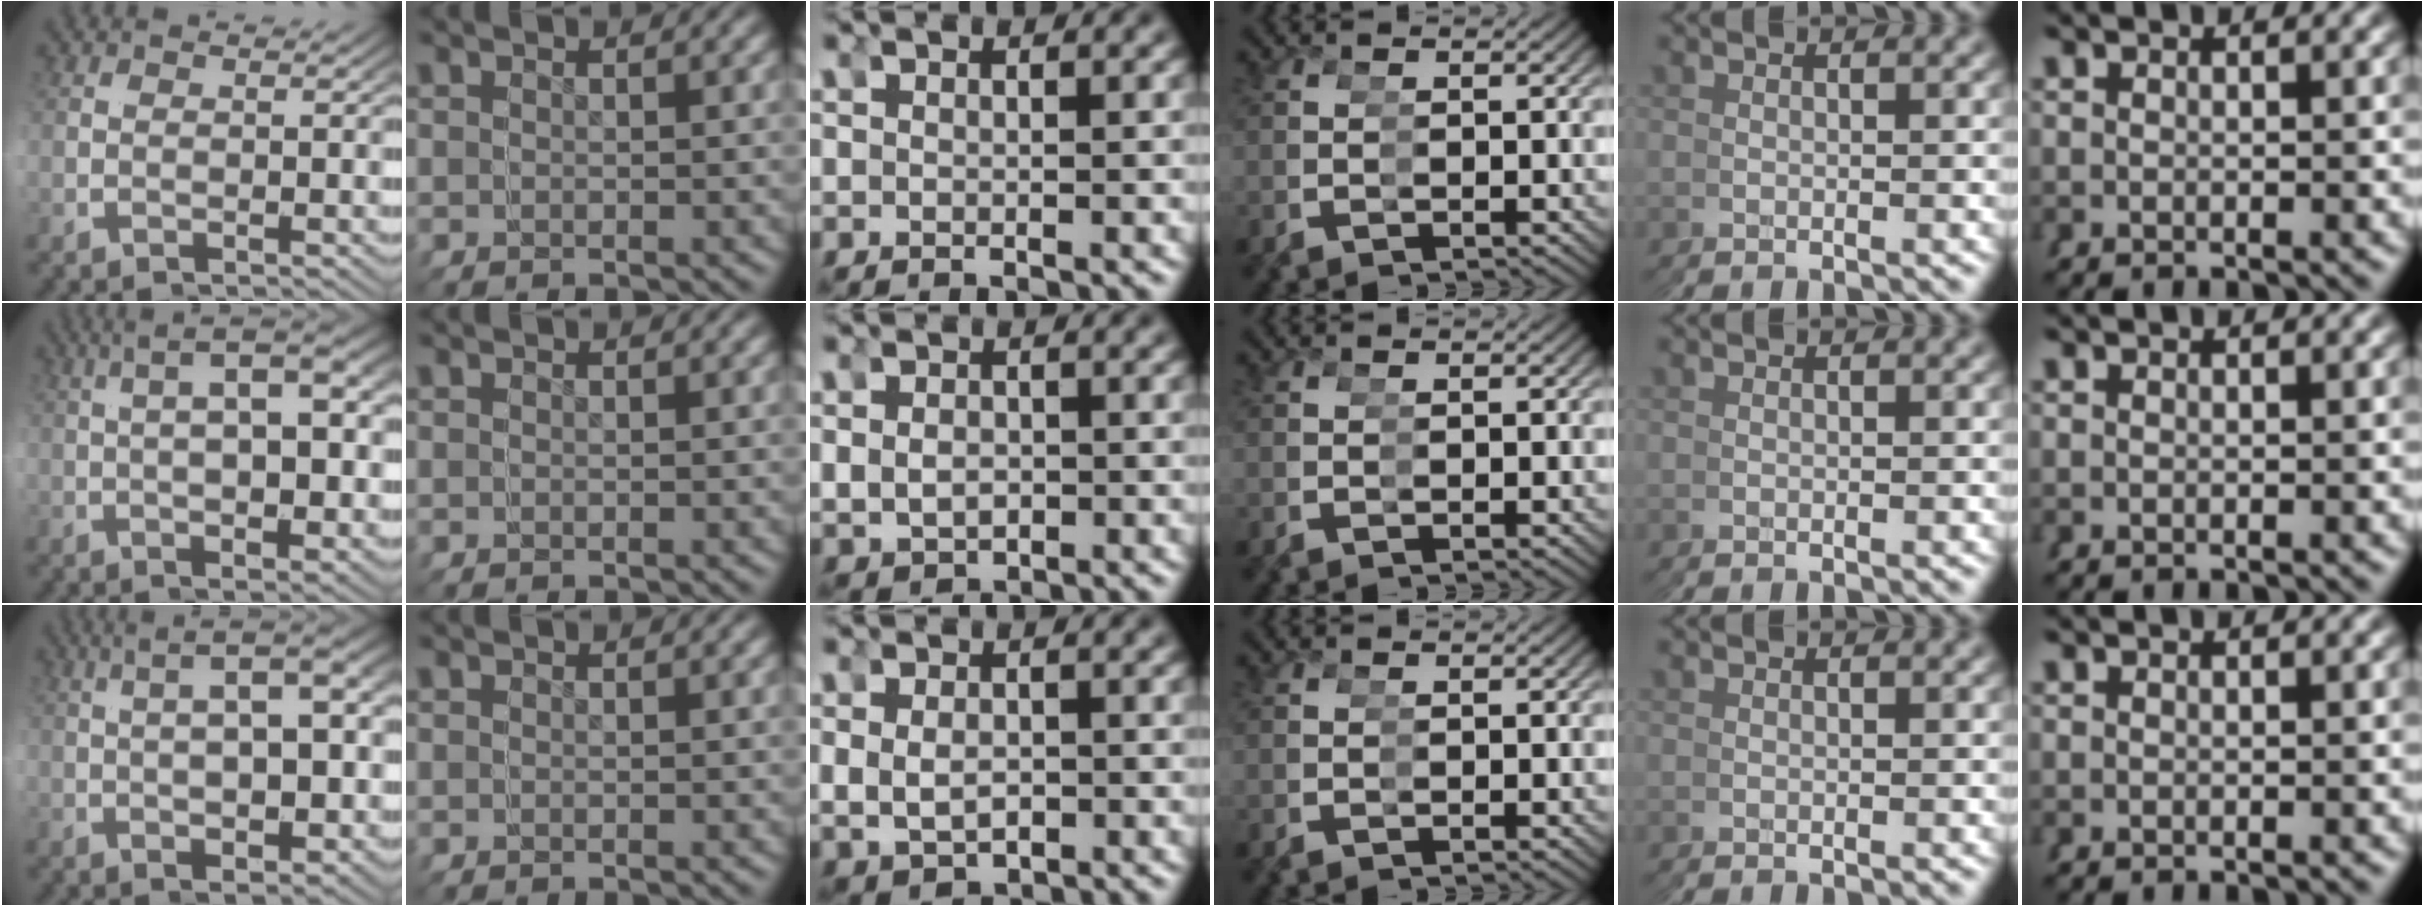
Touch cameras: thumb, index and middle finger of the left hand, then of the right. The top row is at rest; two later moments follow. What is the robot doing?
{"motion": "grasp_and_lifting", "object": "bandage"}